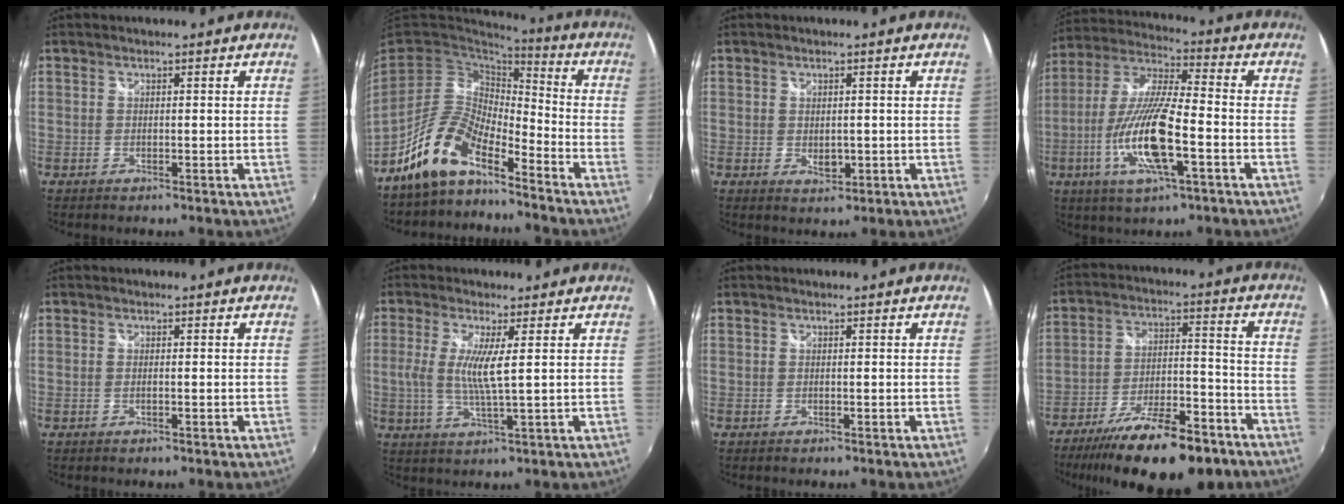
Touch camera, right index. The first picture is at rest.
{"total": 11.7, "force": [-8.9, 3.8, 6.5], "torque": [-0.136, 0.014, -0.175]}
{"total": 2.5, "force": [-0.2, 1.7, 1.7], "torque": [-0.026, -0.004, -0.001]}
{"total": 16.7, "force": [-5.4, 3.6, 15.3], "torque": [-0.317, -0.014, -0.107]}
{"total": 0.8, "force": [-0.2, 0.0, 0.8], "torque": [-0.015, 0.000, -0.005]}
{"total": 6.4, "force": [0.7, 0.1, 6.3], "torque": [-0.133, -0.011, 0.010]}
{"total": 0.0}
{"total": 22.1, "force": [-16.7, 6.8, 12.8], "torque": [-0.227, -0.023, -0.244]}